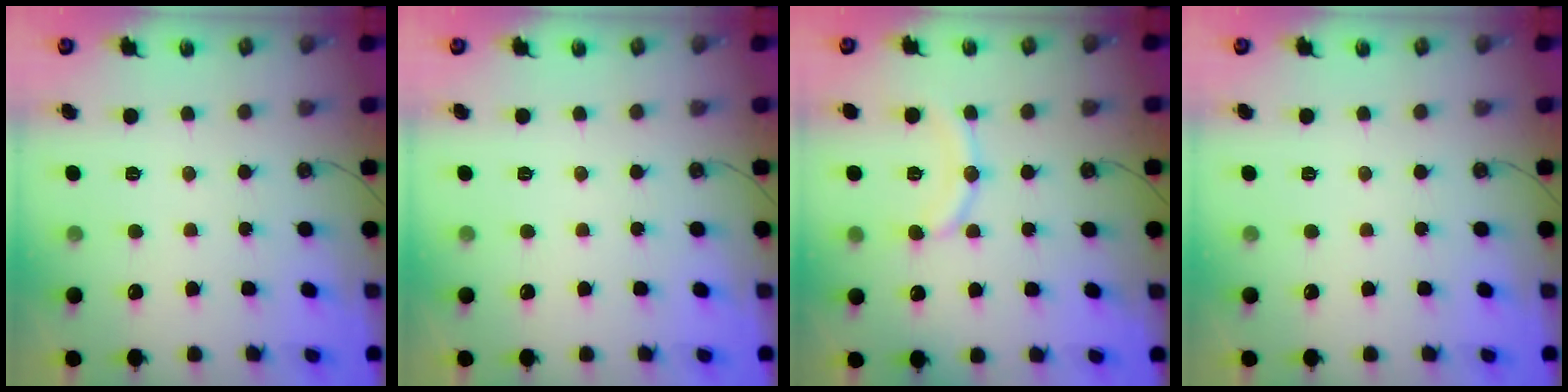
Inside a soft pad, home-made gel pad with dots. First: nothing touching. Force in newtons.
{"total": 0.0}
{"total": 11.2, "press": 11.1, "slide": 1.6}
{"total": 0.0}